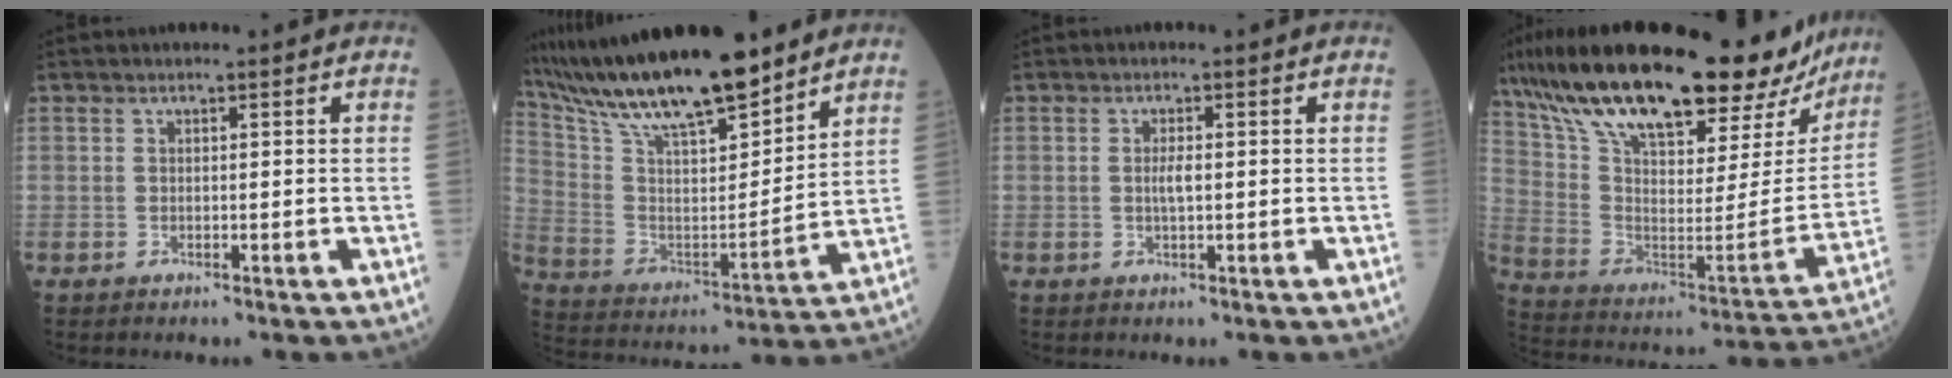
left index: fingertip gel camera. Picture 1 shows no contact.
{"total": 20.9, "force": [17.3, 3.5, 11.2], "torque": [-0.209, 0.005, 0.316]}
{"total": 1.6, "force": [-0.2, 0.3, 1.6], "torque": [-0.033, -0.003, -0.003]}
{"total": 35.0, "force": [25.9, 11.5, 20.6], "torque": [-0.359, 0.014, 0.381]}